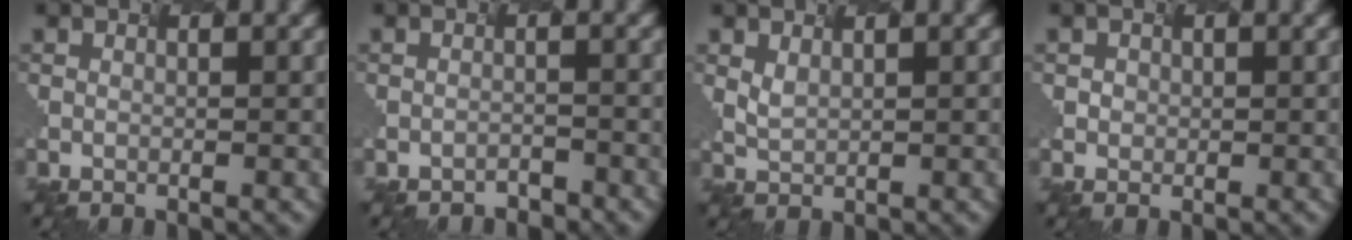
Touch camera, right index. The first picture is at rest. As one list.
[{"total": 2.2, "force": [-1.9, -0.8, -0.8], "torque": [-0.004, -0.007, -0.012]}, {"total": 0.8, "force": [0.4, -0.5, -0.4], "torque": [-0.022, -0.012, 0.034]}, {"total": 1.4, "force": [-0.5, -0.4, -1.2], "torque": [-0.005, -0.007, 0.020]}]